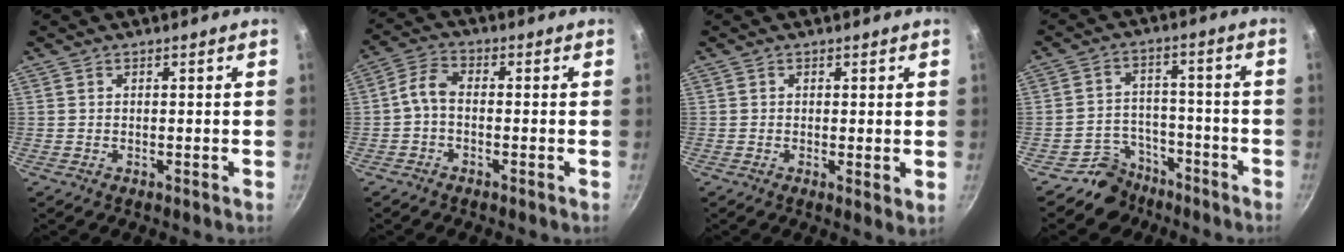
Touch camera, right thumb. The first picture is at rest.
{"total": 4.1, "force": [-1.1, 2.3, 3.2], "torque": [-0.072, 0.024, -0.033]}
{"total": 2.0, "force": [0.4, 0.8, 1.8], "torque": [-0.026, -0.011, 0.003]}
{"total": 7.6, "force": [-5.7, 5.0, 0.1], "torque": [0.031, 0.058, -0.099]}